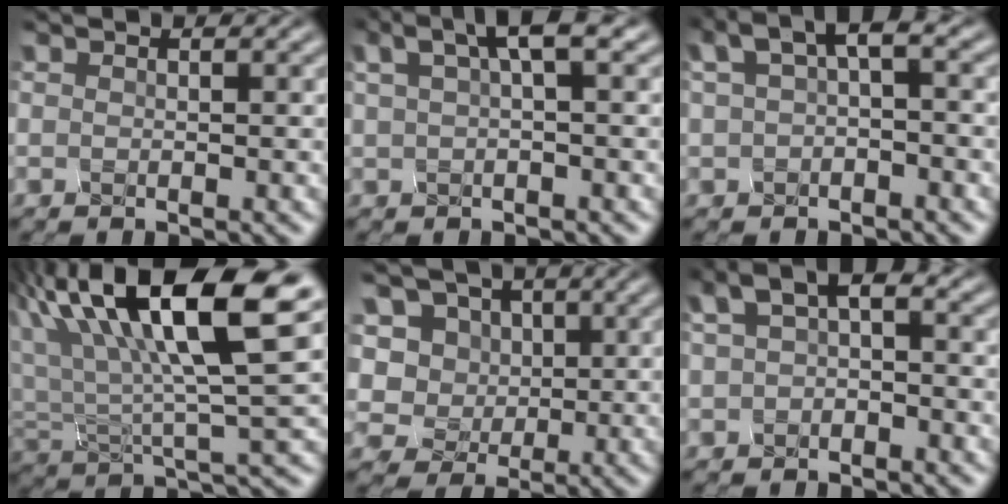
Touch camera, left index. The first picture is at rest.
{"total": 2.8, "force": [1.4, 0.0, 2.5], "torque": [-0.046, 0.009, 0.034]}
{"total": 2.2, "force": [0.5, 0.2, 2.1], "torque": [-0.042, 0.015, 0.015]}
{"total": 14.0, "force": [7.7, 4.1, 10.9], "torque": [-0.214, 0.019, 0.147]}
{"total": 8.4, "force": [4.8, 6.3, 2.8], "torque": [-0.073, 0.010, 0.079]}
{"total": 1.9, "force": [0.2, 0.7, 1.8], "torque": [-0.039, 0.013, 0.009]}